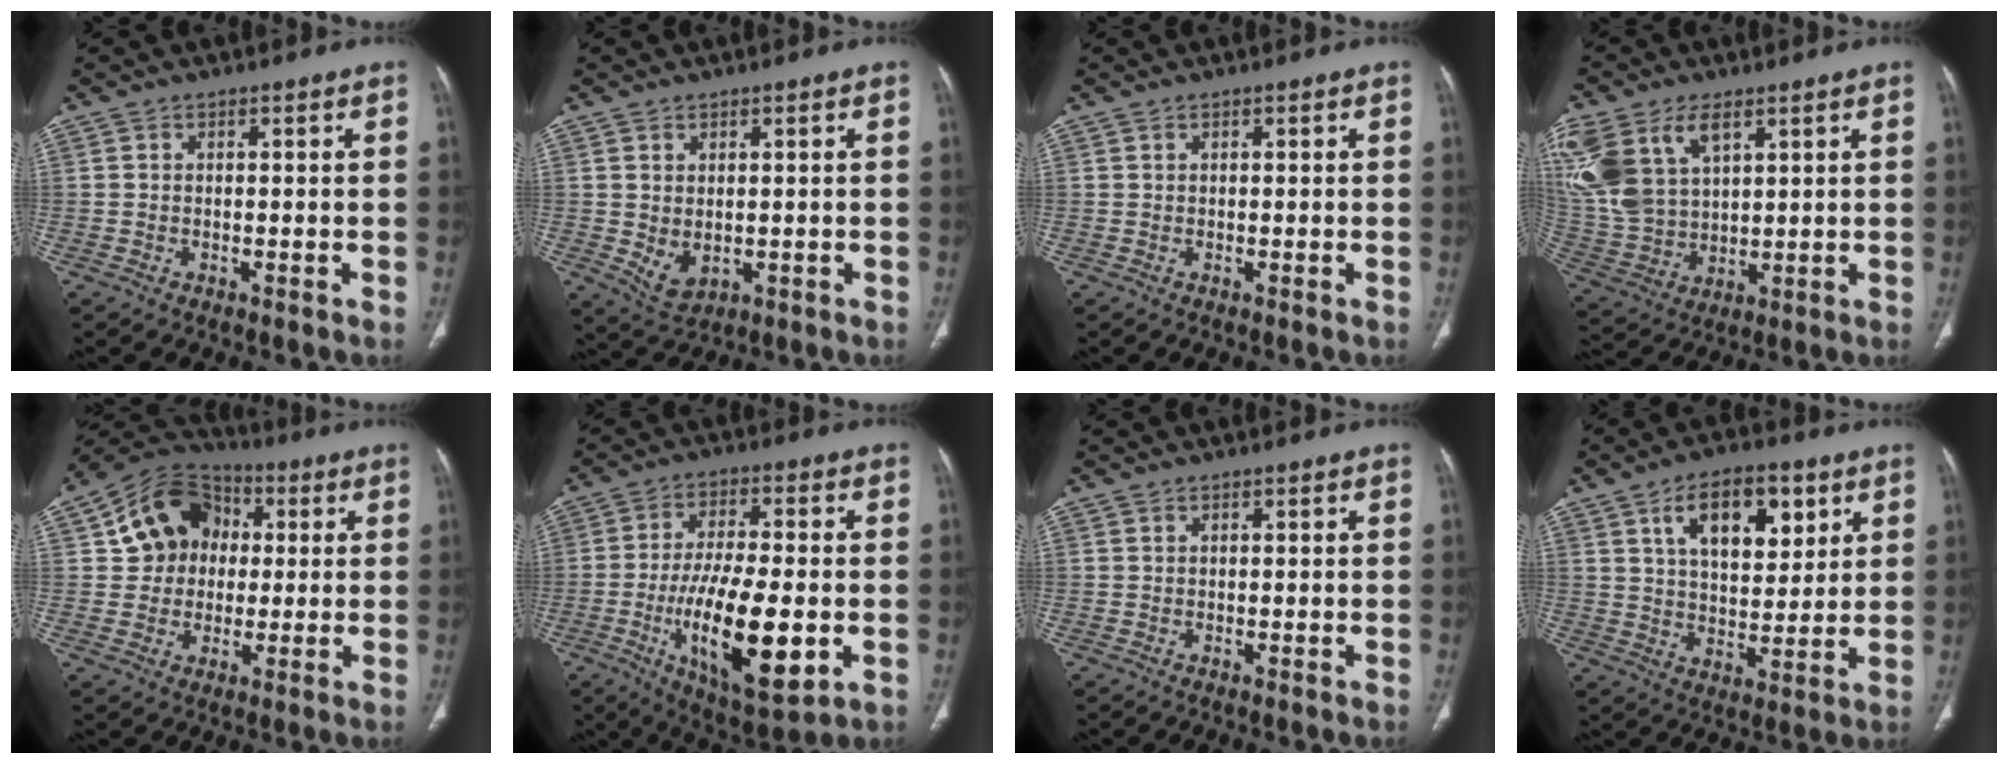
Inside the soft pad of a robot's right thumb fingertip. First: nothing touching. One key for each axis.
{"total": 4.5, "fx": -0.3, "fy": 3.0, "fz": 3.3, "tx": -0.055, "ty": -0.009, "tz": 0.014}
{"total": 0.0}
{"total": 18.5, "fx": 8.1, "fy": 11.2, "fz": 12.3, "tx": -0.284, "ty": -0.008, "tz": 0.167}
{"total": 13.9, "fx": 2.1, "fy": 11.4, "fz": 7.7, "tx": -0.106, "ty": 0.024, "tz": 0.027}
{"total": 19.2, "fx": -4.6, "fy": 6.9, "fz": 17.3, "tx": -0.288, "ty": -0.006, "tz": -0.066}
{"total": 0.0}
{"total": 13.9, "fx": 6.0, "fy": 7.4, "fz": 10.1, "tx": -0.123, "ty": -0.020, "tz": 0.101}